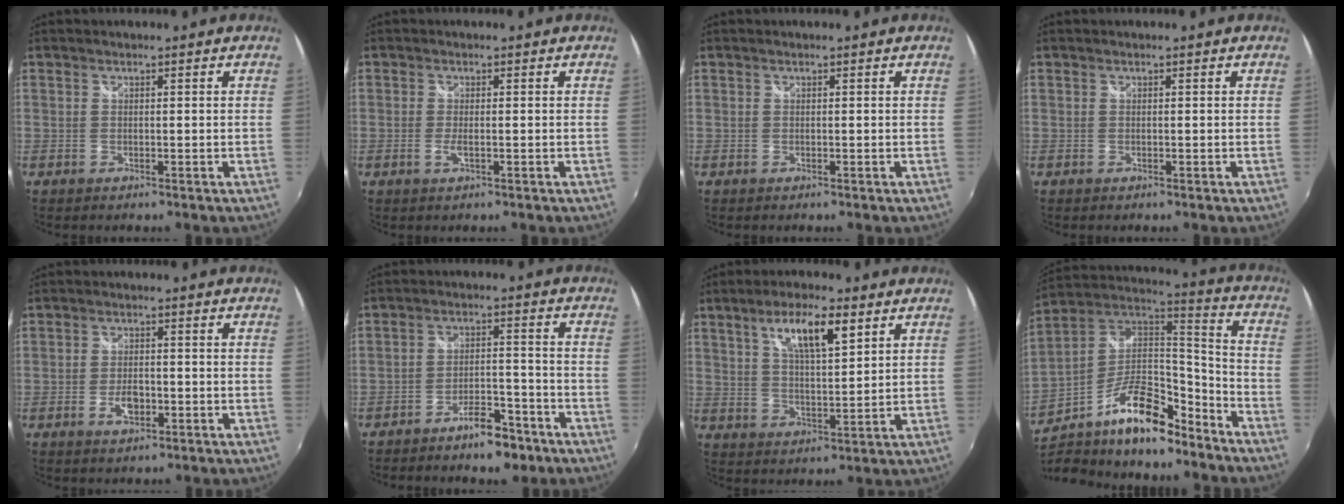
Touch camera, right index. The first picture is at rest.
{"total": 1.9, "force": [-0.5, 0.2, 1.8], "torque": [-0.037, -0.004, -0.008]}
{"total": 0.0}
{"total": 0.0}
{"total": 4.0, "force": [-1.5, 2.0, 3.1], "torque": [-0.063, -0.002, -0.025]}
{"total": 8.6, "force": [-6.5, 3.1, 4.6], "torque": [-0.084, 0.018, -0.094]}
{"total": 9.4, "force": [4.9, 2.5, 7.6], "torque": [-0.135, 0.008, 0.088]}
{"total": 23.6, "force": [-13.8, 9.6, 16.6], "torque": [-0.317, -0.003, -0.227]}